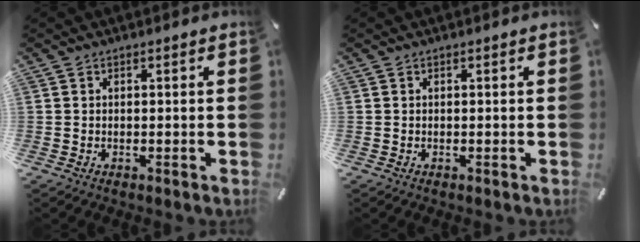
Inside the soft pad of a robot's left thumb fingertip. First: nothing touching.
{"total": 0.0}